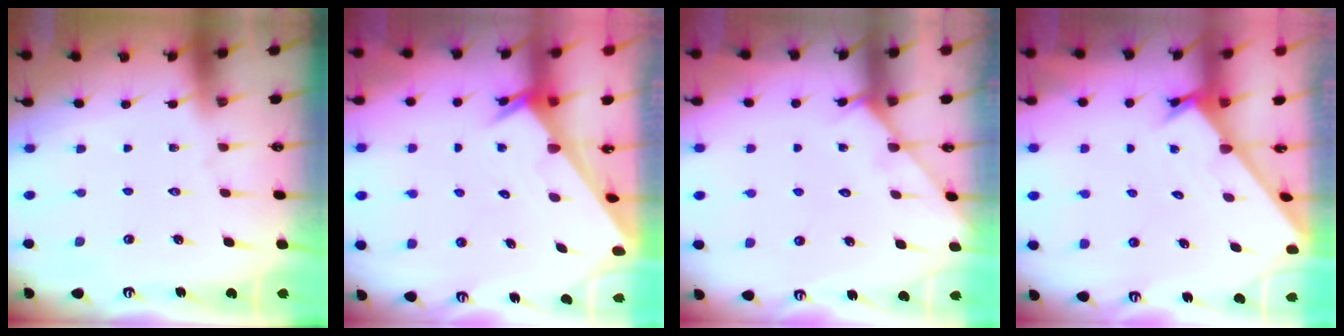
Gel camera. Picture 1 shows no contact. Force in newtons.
{"total": 3.3, "press": 3.3, "slide": 0.3}
{"total": 2.8, "press": 2.7, "slide": 0.4}
{"total": 1.7, "press": 1.7, "slide": 0.1}